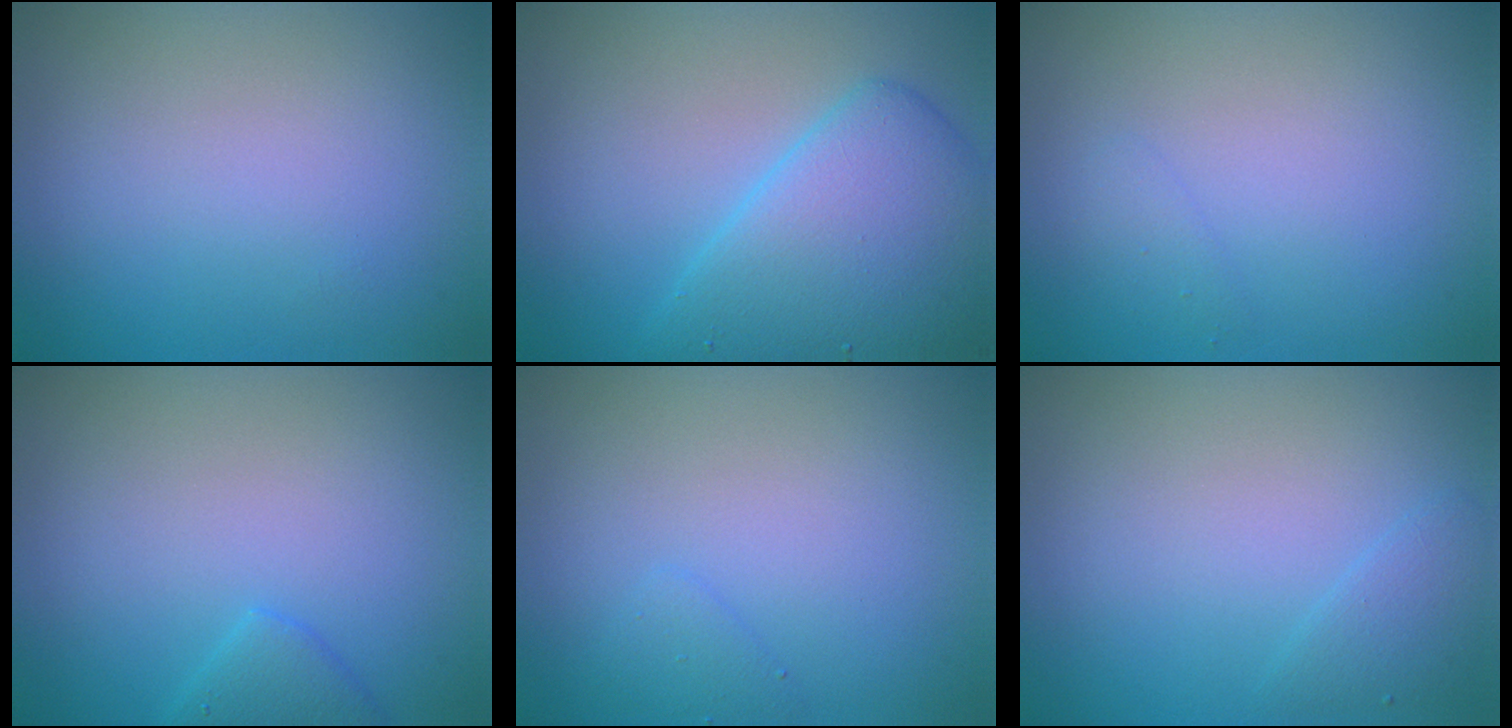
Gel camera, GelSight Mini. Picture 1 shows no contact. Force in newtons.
{"total": 7.2, "press": 7.2, "slide": 0.2}
{"total": 0.8, "press": 0.8, "slide": 0.0}
{"total": 1.9, "press": 1.9, "slide": 0.1}
{"total": 1.1, "press": 1.1, "slide": 0.0}
{"total": 1.4, "press": 1.4, "slide": 0.1}